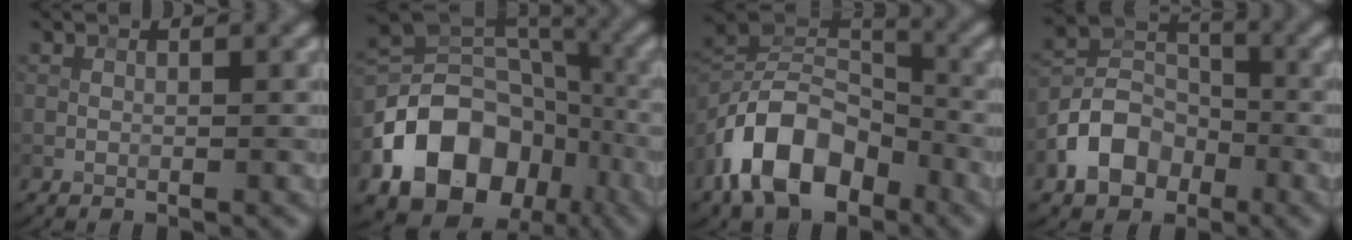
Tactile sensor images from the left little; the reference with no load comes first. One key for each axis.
{"total": 12.9, "fx": -5.5, "fy": 9.4, "fz": 6.8, "tx": -0.119, "ty": 0.003, "tz": -0.103}
{"total": 11.2, "fx": -6.1, "fy": 6.3, "fz": 6.9, "tx": -0.123, "ty": 0.014, "tz": -0.127}
{"total": 5.8, "fx": -3.1, "fy": 4.2, "fz": 2.6, "tx": -0.041, "ty": 0.003, "tz": -0.069}